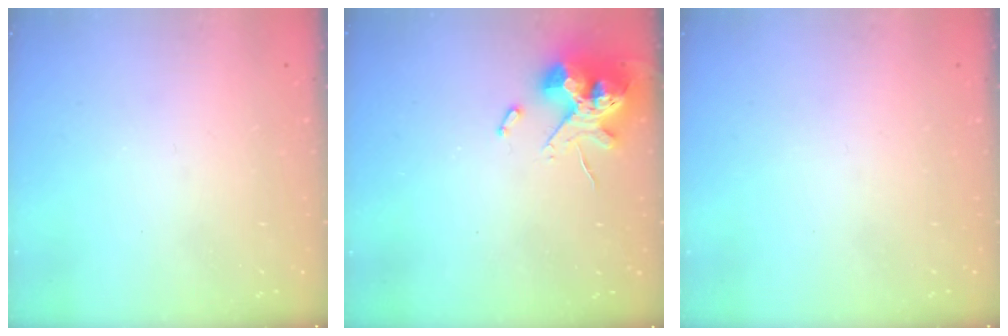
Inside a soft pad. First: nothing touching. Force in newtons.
{"total": 13.6, "press": 13.4, "slide": 2.2}
{"total": 0.0}